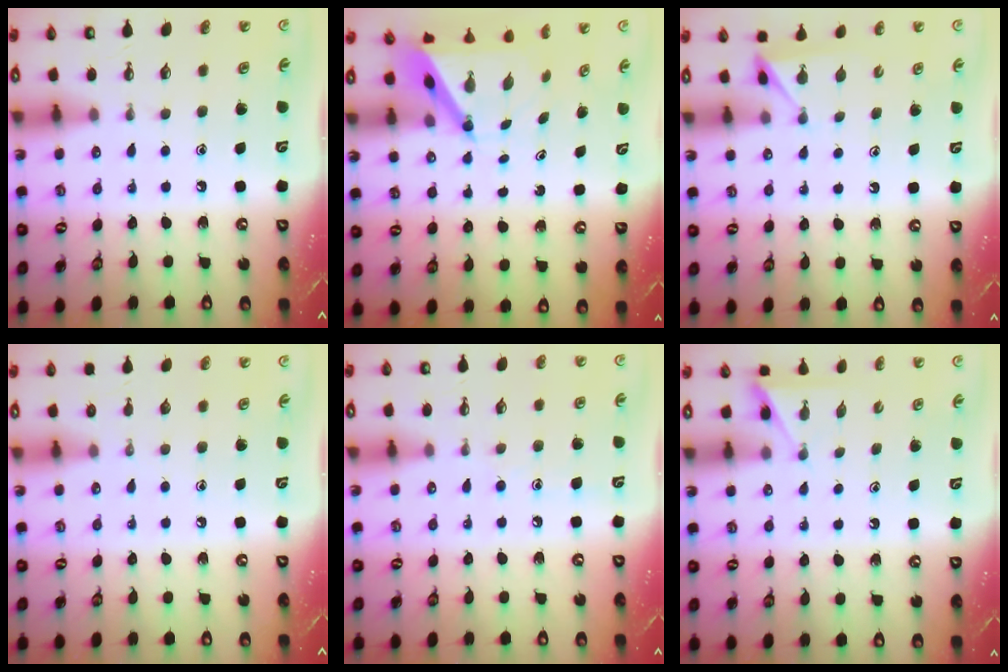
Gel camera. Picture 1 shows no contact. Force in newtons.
{"total": 5.6, "press": 5.6, "slide": 0.5}
{"total": 2.8, "press": 2.8, "slide": 0.5}
{"total": 0.0}
{"total": 5.4, "press": 5.4, "slide": 0.6}
{"total": 3.1, "press": 3.0, "slide": 0.3}